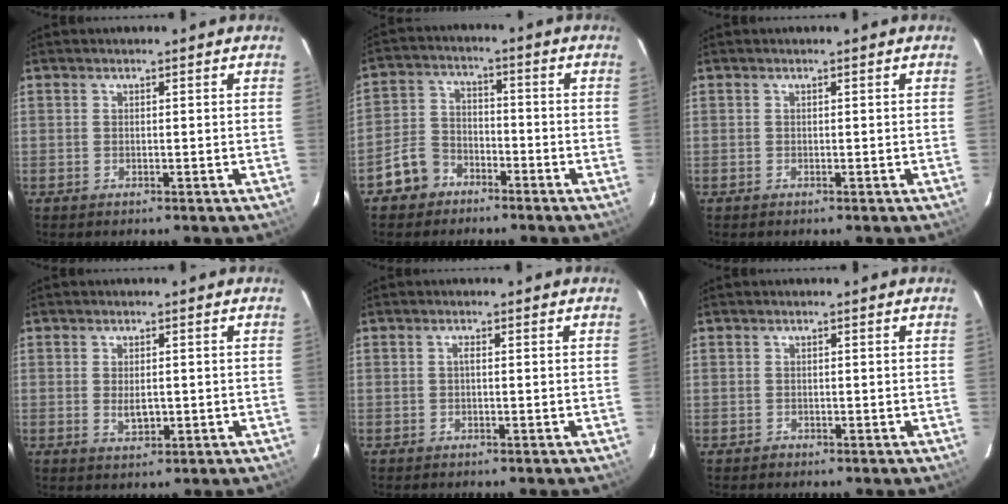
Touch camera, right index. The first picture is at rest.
{"total": 7.1, "force": [-4.7, 5.1, 1.6], "torque": [-0.045, 0.026, -0.082]}
{"total": 0.0}
{"total": 3.2, "force": [-0.3, 1.8, 2.6], "torque": [-0.046, -0.005, -0.001]}
{"total": 0.7, "force": [-0.1, 0.1, 0.7], "torque": [-0.011, 0.004, -0.003]}
{"total": 1.1, "force": [-0.5, 1.0, -0.1], "torque": [0.001, 0.005, -0.006]}